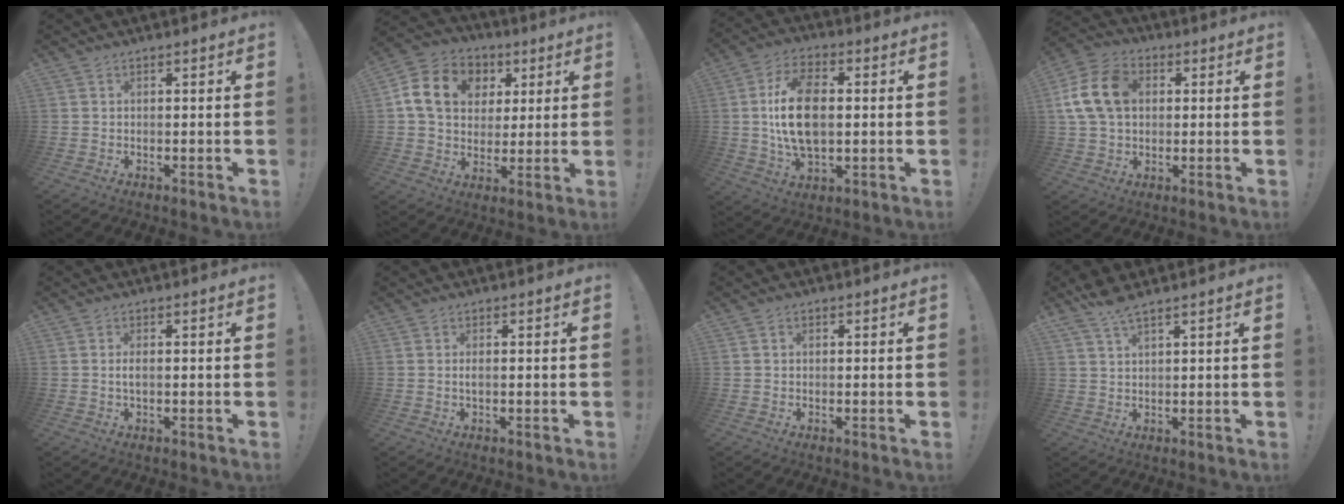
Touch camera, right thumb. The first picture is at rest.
{"total": 15.7, "force": [4.7, 12.4, 8.4], "torque": [-0.122, -0.002, 0.094]}
{"total": 15.8, "force": [0.8, 9.4, 12.7], "torque": [-0.235, -0.001, 0.010]}
{"total": 15.0, "force": [2.9, 11.3, 9.4], "torque": [-0.165, 0.003, 0.058]}
{"total": 1.8, "force": [-0.1, 0.6, 1.7], "torque": [-0.033, 0.000, -0.003]}
{"total": 1.1, "force": [-0.2, 0.3, 1.0], "torque": [-0.019, 0.001, -0.004]}
{"total": 0.7, "force": [0.0, 0.7, 0.2], "torque": [-0.003, 0.002, 0.001]}
{"total": 5.0, "force": [4.0, 0.8, 2.8], "torque": [-0.061, -0.015, 0.074]}